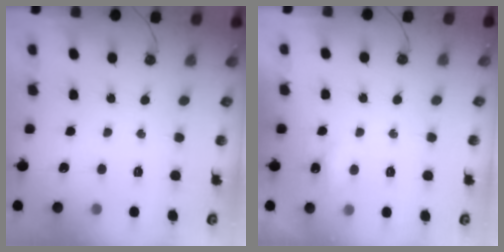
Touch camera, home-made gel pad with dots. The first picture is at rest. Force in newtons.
{"total": 4.0, "press": 4.0, "slide": 0.5}